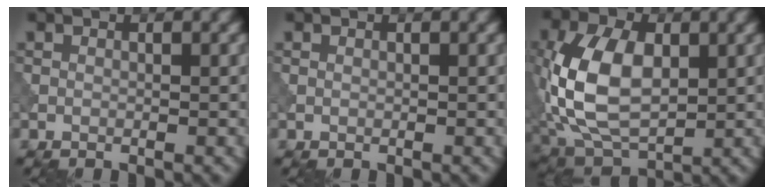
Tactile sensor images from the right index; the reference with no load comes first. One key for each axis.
{"total": 0.0}
{"total": 10.6, "fx": 0.5, "fy": 6.6, "fz": 8.3, "tx": -0.186, "ty": 0.007, "tz": 0.004}